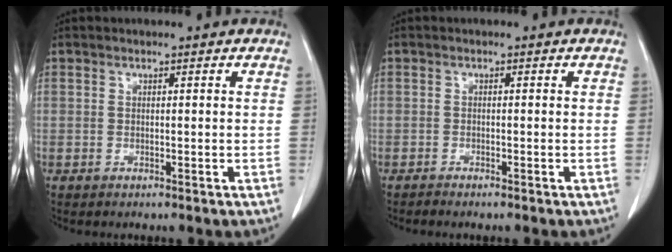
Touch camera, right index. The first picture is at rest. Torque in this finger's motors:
{"motor_torque": [-0.06, 0.10, 0.06, 0.02]}